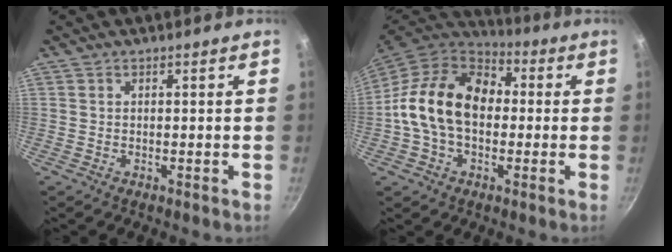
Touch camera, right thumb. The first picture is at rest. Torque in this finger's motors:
{"motor_torque": [1.97, 2.22, 0.45, -0.38, 0.31]}